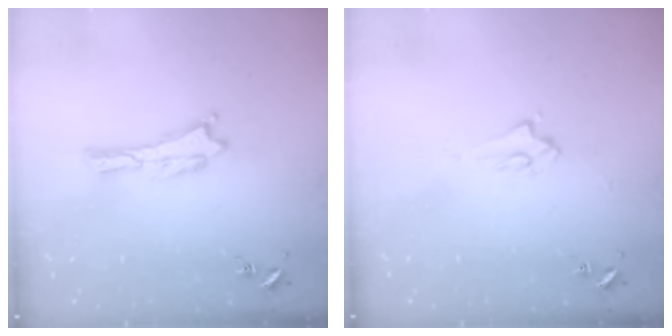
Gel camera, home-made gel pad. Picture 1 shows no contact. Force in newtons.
{"total": 1.9, "press": 1.9, "slide": 0.3}